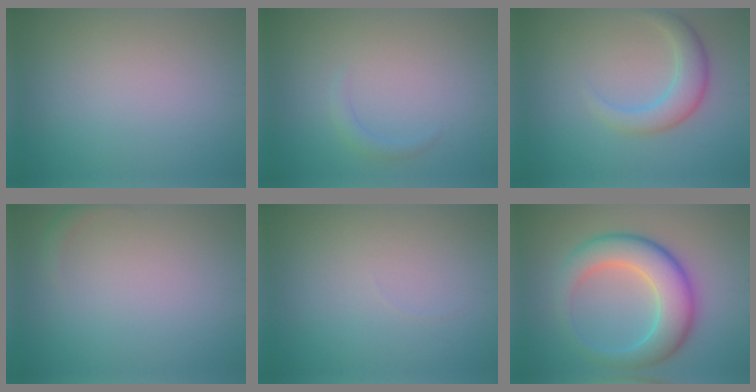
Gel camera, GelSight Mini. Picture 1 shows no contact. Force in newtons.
{"total": 1.1, "press": 1.1, "slide": 0.2}
{"total": 3.5, "press": 3.5, "slide": 0.2}
{"total": 1.0, "press": 1.0, "slide": 0.2}
{"total": 0.0}
{"total": 7.5, "press": 7.5, "slide": 0.3}